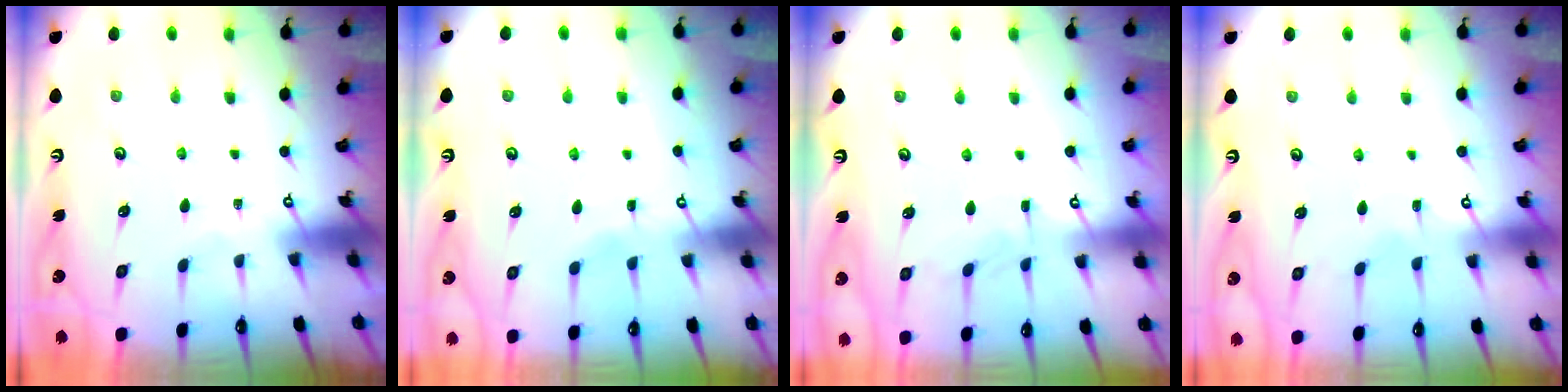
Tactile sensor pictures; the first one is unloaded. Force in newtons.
{"total": 2.6, "press": 2.6, "slide": 0.3}
{"total": 7.4, "press": 7.4, "slide": 0.0}
{"total": 6.7, "press": 6.7, "slide": 0.1}